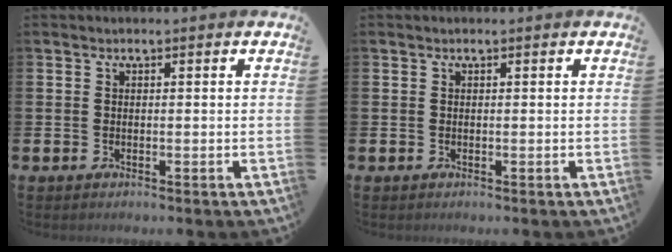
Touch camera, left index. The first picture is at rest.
{"total": 0.0}